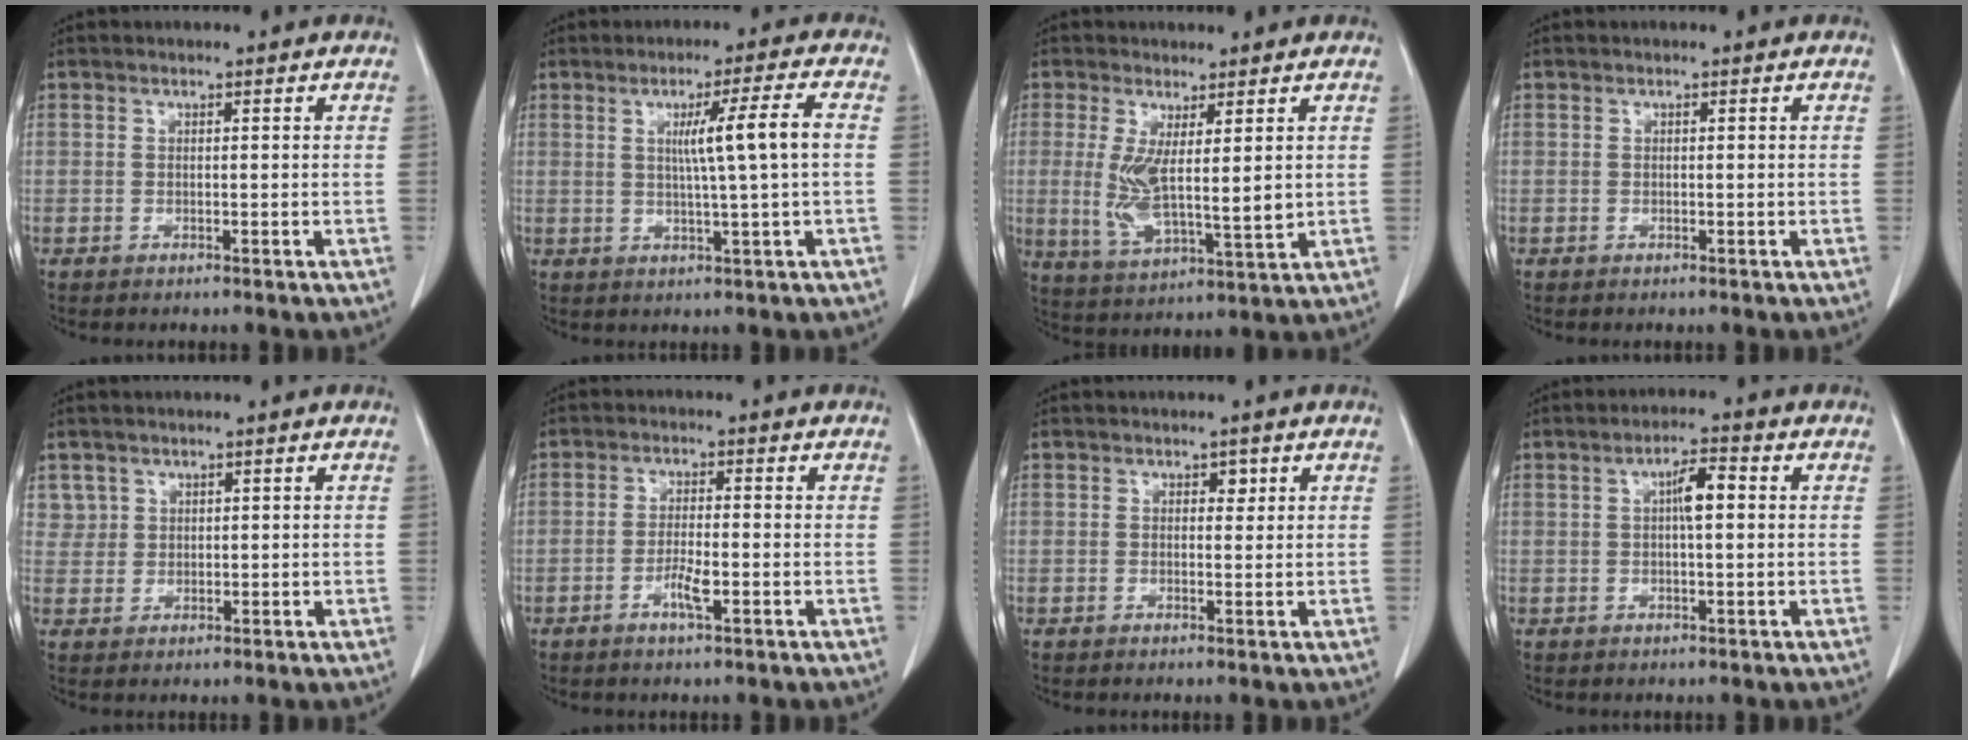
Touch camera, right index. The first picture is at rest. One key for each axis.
{"total": 7.2, "fx": 0.8, "fy": -1.2, "fz": 7.0, "tx": -0.111, "ty": 0.001, "tz": 0.017}
{"total": 8.7, "fx": 1.3, "fy": 2.0, "fz": 8.4, "tx": -0.170, "ty": -0.017, "tz": 0.031}
{"total": 0.0}
{"total": 2.9, "fx": 1.5, "fy": 2.4, "fz": -0.3, "tx": 0.021, "ty": 0.005, "tz": 0.023}
{"total": 3.7, "fx": -1.5, "fy": 0.7, "fz": 3.3, "tx": -0.060, "ty": 0.000, "tz": -0.029}
{"total": 1.4, "fx": 0.7, "fy": 0.9, "fz": 0.8, "tx": -0.004, "ty": 0.000, "tz": 0.007}
{"total": 4.3, "fx": 0.7, "fy": 0.9, "fz": 4.1, "tx": -0.068, "ty": 0.010, "tz": 0.009}